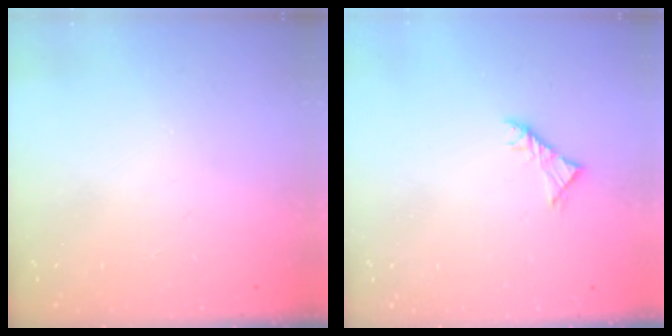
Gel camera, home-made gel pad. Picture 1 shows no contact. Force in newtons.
{"total": 2.9, "press": 2.8, "slide": 0.8}